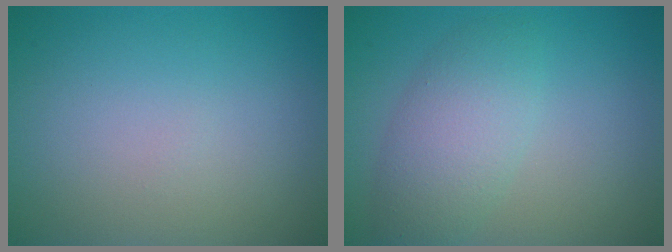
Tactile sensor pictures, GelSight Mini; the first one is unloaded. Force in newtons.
{"total": 4.1, "press": 4.1, "slide": 0.1}